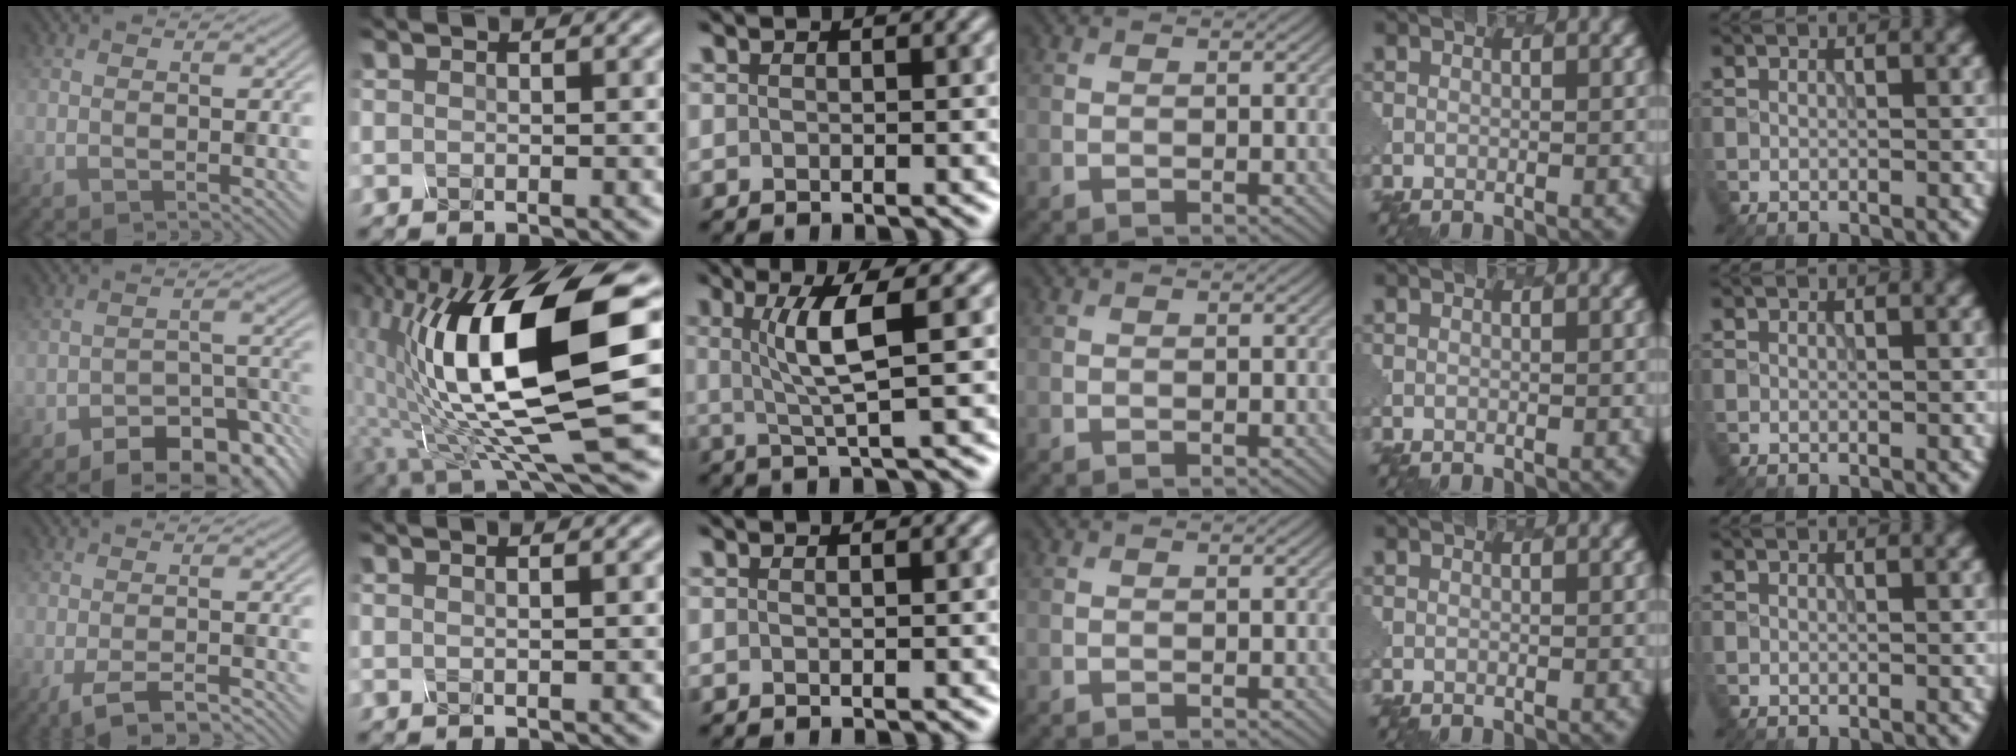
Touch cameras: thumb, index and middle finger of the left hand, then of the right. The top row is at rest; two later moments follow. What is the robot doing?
{"motion": "shake", "object": "salt shaker"}